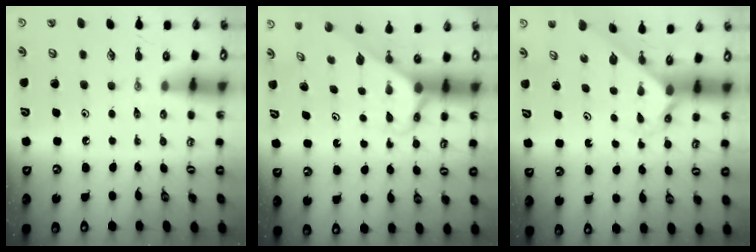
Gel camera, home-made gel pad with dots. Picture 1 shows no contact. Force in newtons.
{"total": 2.8, "press": 2.8, "slide": 0.1}
{"total": 1.9, "press": 1.9, "slide": 0.1}